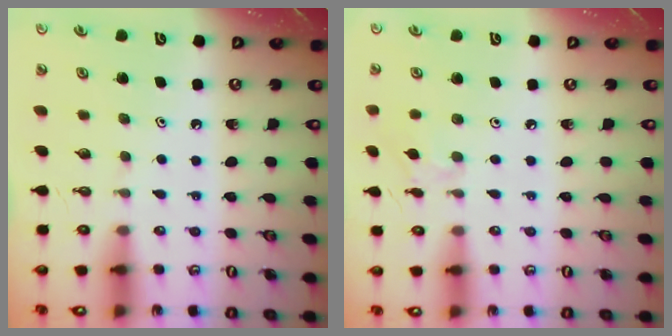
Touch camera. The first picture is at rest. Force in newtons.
{"total": 4.2, "press": 4.2, "slide": 0.6}